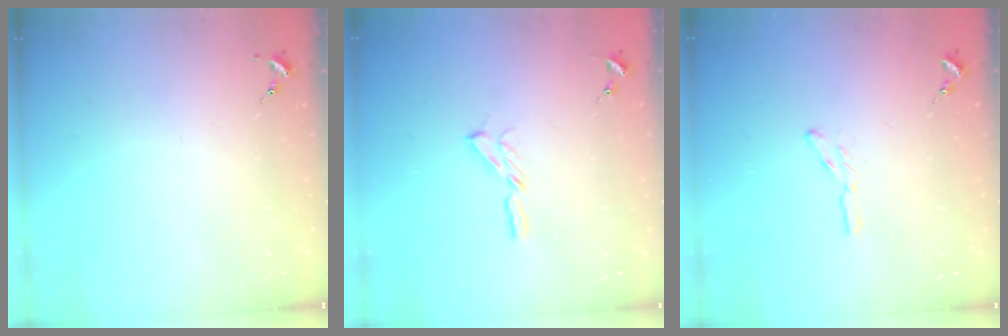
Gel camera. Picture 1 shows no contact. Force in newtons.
{"total": 3.5, "press": 3.5, "slide": 0.4}
{"total": 3.4, "press": 3.3, "slide": 0.3}